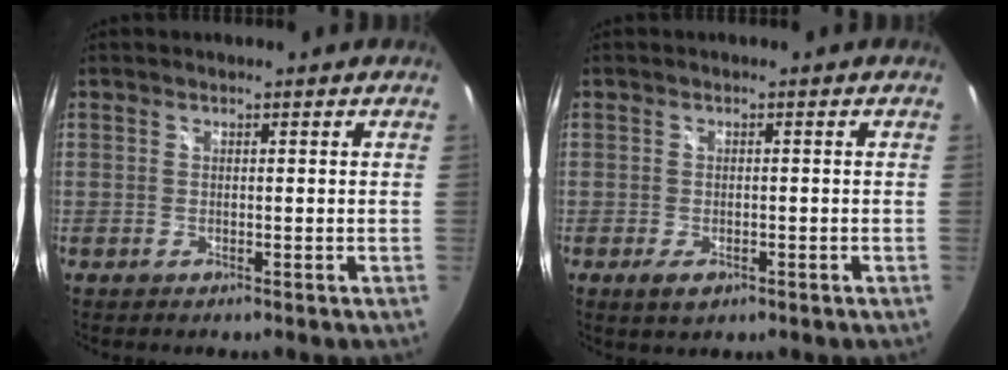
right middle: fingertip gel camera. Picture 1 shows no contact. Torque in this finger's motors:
{"motor_torque": [0.60, -0.61, 0.04, 0.05]}